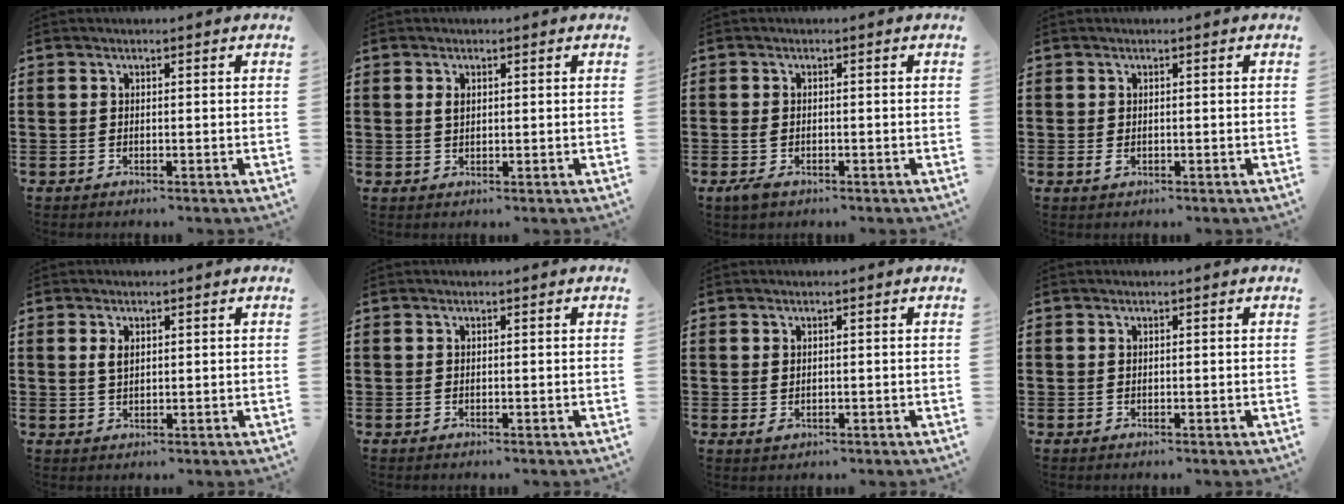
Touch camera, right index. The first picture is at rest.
{"total": 1.5, "force": [0.4, 0.9, 1.2], "torque": [-0.026, 0.006, 0.007]}
{"total": 1.7, "force": [-0.6, 1.0, 1.2], "torque": [-0.034, -0.003, -0.014]}
{"total": 1.0, "force": [-0.2, 0.7, 0.7], "torque": [-0.014, 0.000, -0.004]}
{"total": 2.0, "force": [0.7, 1.0, 1.5], "torque": [-0.035, 0.004, 0.013]}
{"total": 0.0}
{"total": 0.8, "force": [0.2, 0.5, 0.6], "torque": [-0.015, 0.001, 0.005]}
{"total": 0.0}